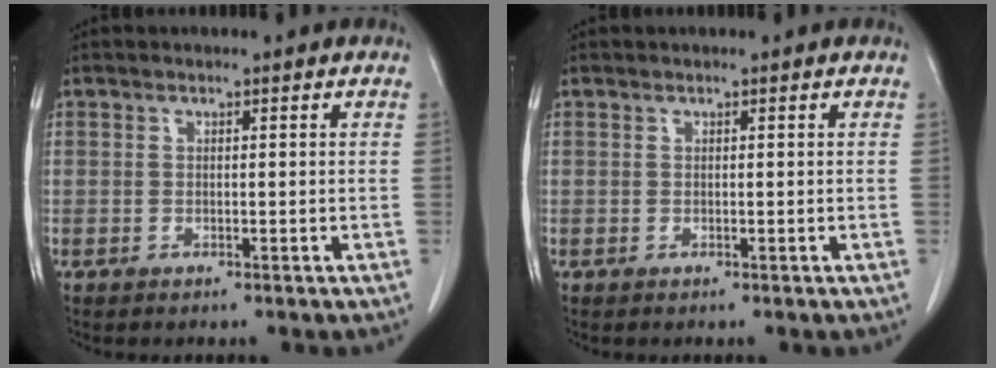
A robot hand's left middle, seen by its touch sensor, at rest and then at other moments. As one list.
[{"total": 0.0}]